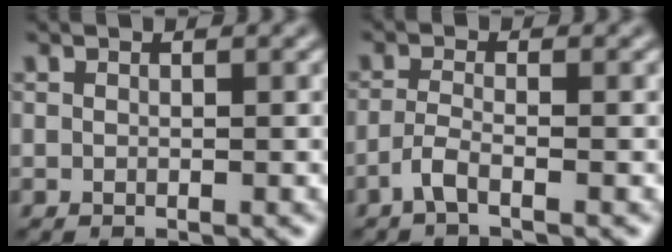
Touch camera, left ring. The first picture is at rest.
{"total": 1.9, "force": [-1.2, 0.4, 1.4], "torque": [-0.031, 0.002, -0.032]}